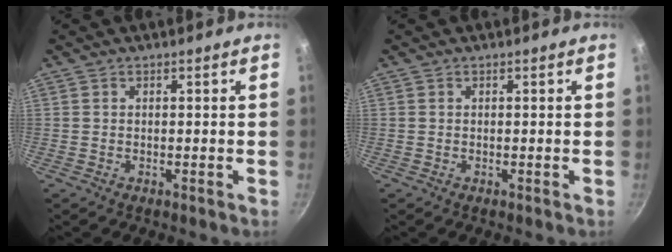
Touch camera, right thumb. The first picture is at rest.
{"total": 0.0}